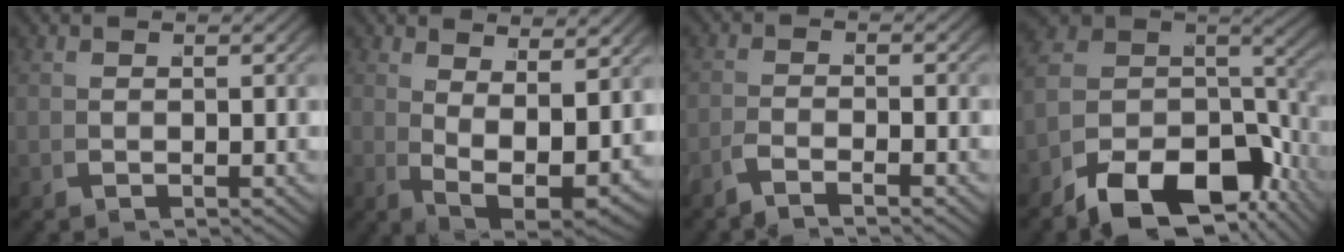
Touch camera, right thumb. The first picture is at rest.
{"total": 6.8, "force": [1.0, 3.5, 5.8], "torque": [-0.104, -0.030, 0.029]}
{"total": 1.5, "force": [-1.4, 0.0, 0.4], "torque": [0.000, 0.005, -0.037]}
{"total": 11.9, "force": [-3.7, 7.0, 8.8], "torque": [-0.150, -0.026, -0.049]}